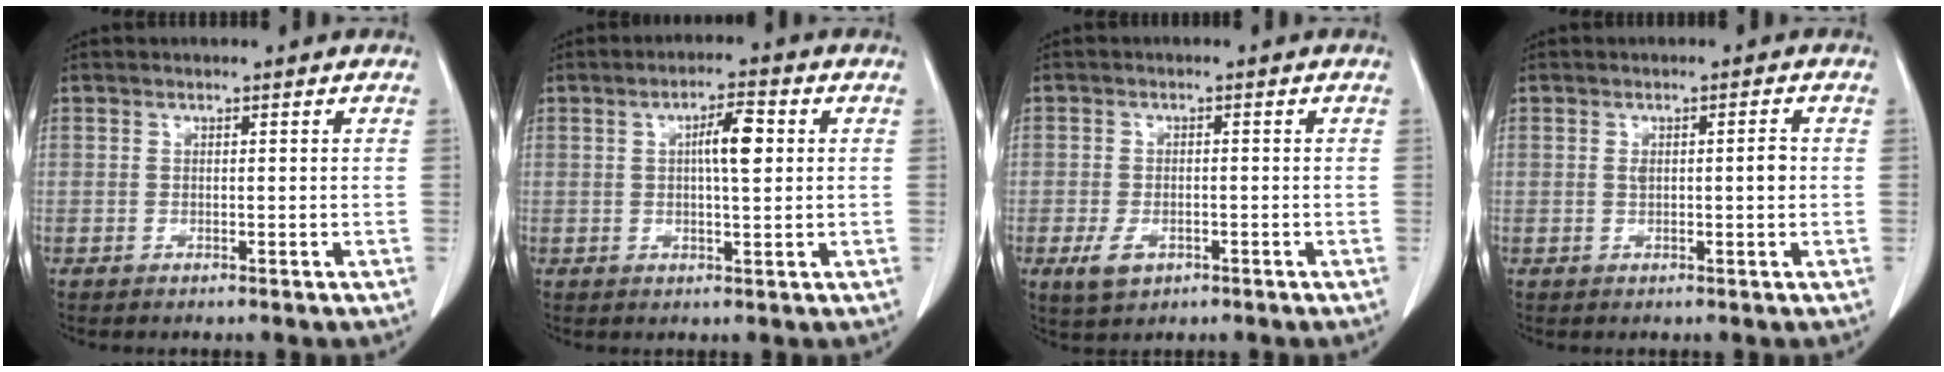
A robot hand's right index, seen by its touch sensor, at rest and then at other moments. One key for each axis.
{"total": 5.1, "fx": 0.9, "fy": 0.9, "fz": 4.9, "tx": -0.084, "ty": 0.007, "tz": 0.014}
{"total": 3.7, "fx": -1.7, "fy": 2.4, "fz": 2.2, "tx": -0.044, "ty": -0.002, "tz": -0.021}
{"total": 2.7, "fx": 0.2, "fy": 0.7, "fz": 2.6, "tx": -0.043, "ty": 0.005, "tz": 0.006}